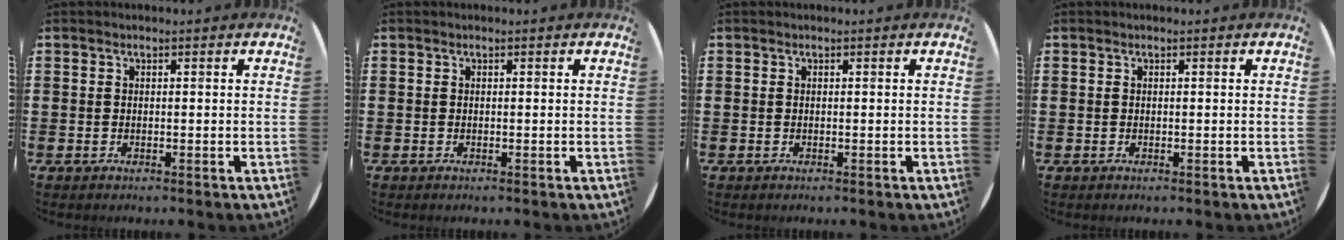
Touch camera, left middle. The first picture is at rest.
{"total": 0.0}
{"total": 0.0}
{"total": 0.0}